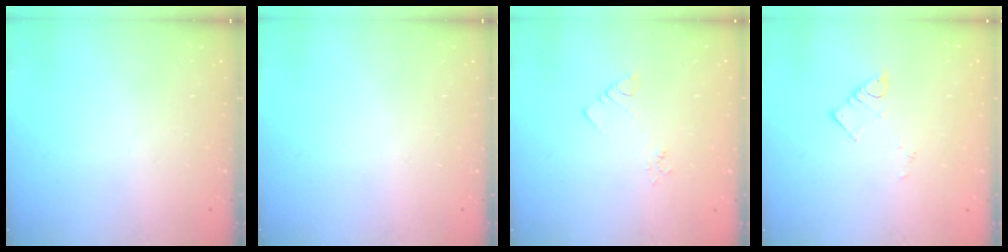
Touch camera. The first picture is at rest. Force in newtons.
{"total": 0.0}
{"total": 2.4, "press": 2.4, "slide": 0.4}
{"total": 4.1, "press": 4.1, "slide": 0.2}